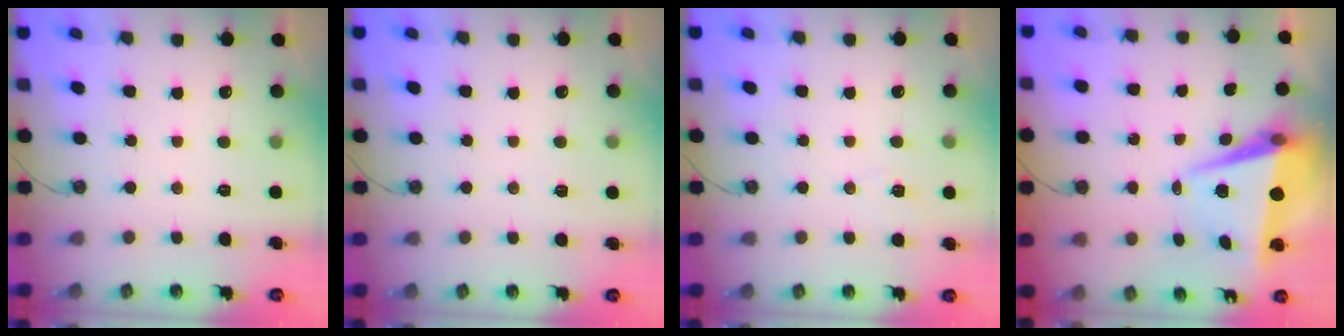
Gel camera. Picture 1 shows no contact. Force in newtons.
{"total": 3.9, "press": 3.6, "slide": 1.6}
{"total": 2.7, "press": 2.3, "slide": 1.4}
{"total": 7.4, "press": 6.5, "slide": 3.5}